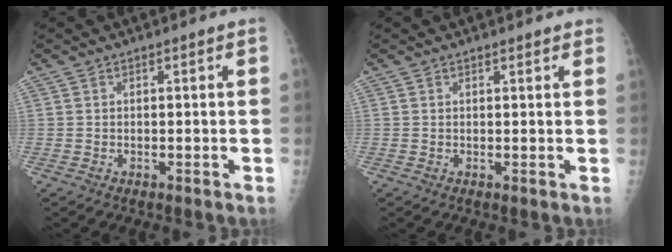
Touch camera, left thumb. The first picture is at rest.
{"total": 1.7, "force": [1.5, 0.5, 0.7], "torque": [-0.001, 0.000, 0.016]}